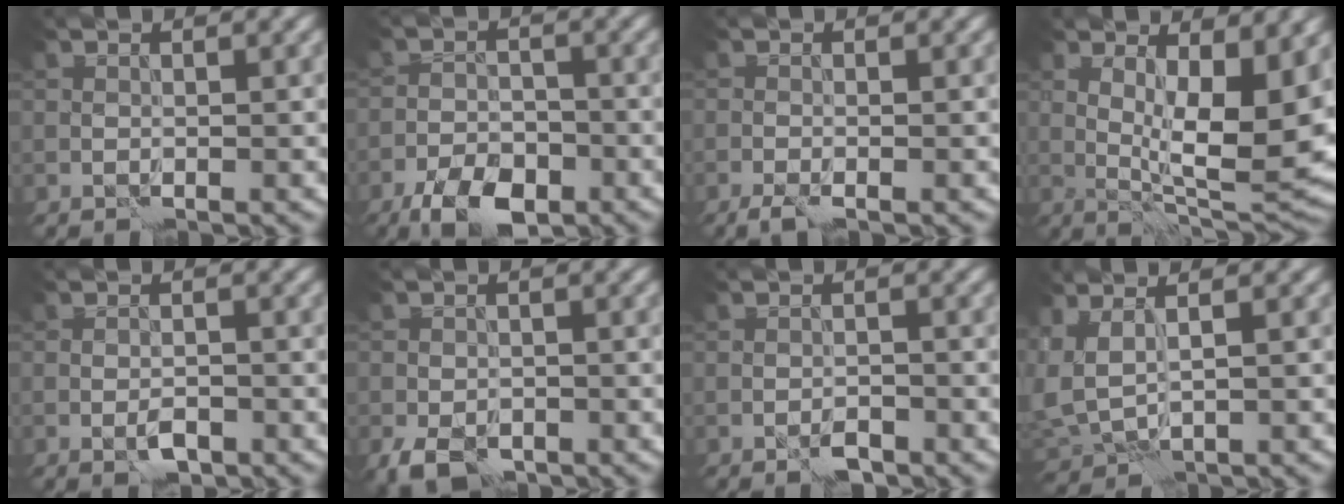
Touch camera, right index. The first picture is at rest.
{"total": 5.4, "force": [-3.6, 2.5, 3.1], "torque": [-0.048, -0.004, -0.068]}
{"total": 1.4, "force": [-1.0, 0.1, 0.9], "torque": [-0.022, -0.007, -0.022]}
{"total": 8.9, "force": [1.7, 2.6, 8.3], "torque": [-0.132, -0.016, 0.037]}
{"total": 1.5, "force": [-0.7, 0.7, 1.1], "torque": [-0.020, -0.003, -0.011]}
{"total": 3.6, "force": [-2.2, 2.1, 1.9], "torque": [-0.033, -0.008, -0.041]}
{"total": 1.4, "force": [-1.0, 0.5, 0.8], "torque": [-0.011, 0.001, -0.018]}
{"total": 4.5, "force": [2.1, 2.1, 3.4], "torque": [-0.078, 0.003, 0.049]}